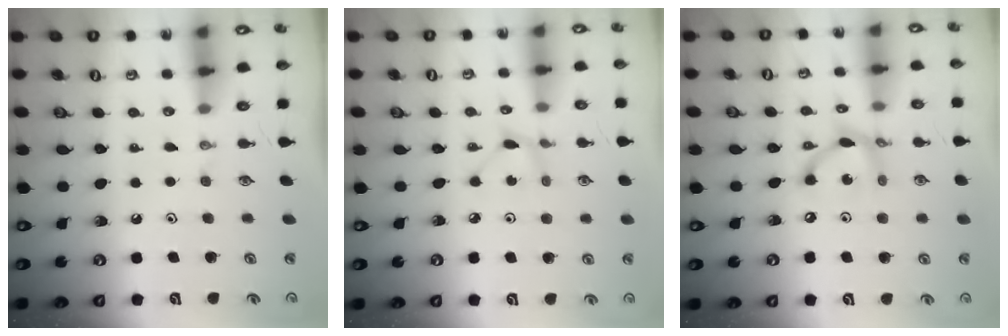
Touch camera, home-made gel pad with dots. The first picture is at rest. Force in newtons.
{"total": 2.3, "press": 2.3, "slide": 0.2}
{"total": 10.3, "press": 10.3, "slide": 0.5}